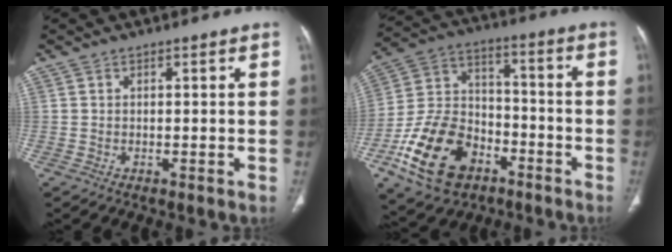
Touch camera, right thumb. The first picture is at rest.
{"total": 19.1, "force": [-9.3, 12.5, 11.1], "torque": [-0.194, 0.064, -0.162]}